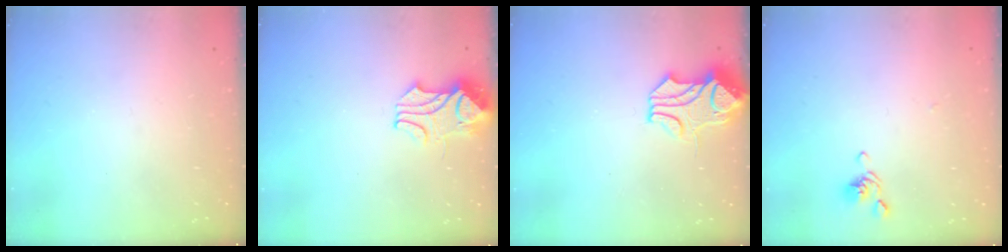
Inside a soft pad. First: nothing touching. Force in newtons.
{"total": 2.4, "press": 2.3, "slide": 0.8}
{"total": 1.6, "press": 0.9, "slide": 1.3}
{"total": 2.1, "press": 2.0, "slide": 0.7}